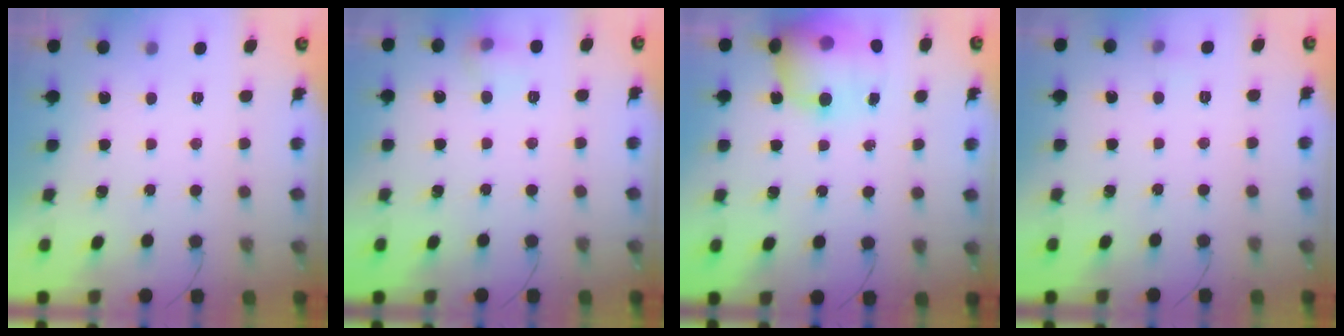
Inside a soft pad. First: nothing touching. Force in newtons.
{"total": 6.8, "press": 6.7, "slide": 1.3}
{"total": 16.7, "press": 16.2, "slide": 3.9}
{"total": 2.5, "press": 2.3, "slide": 1.1}